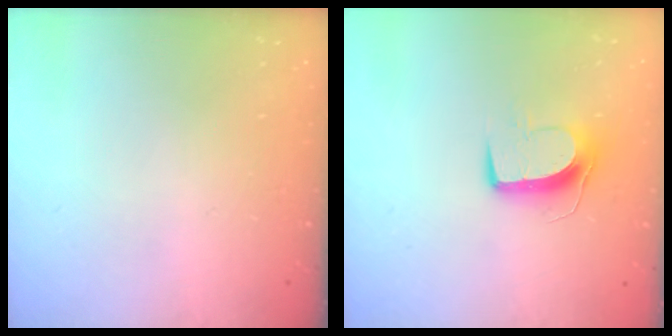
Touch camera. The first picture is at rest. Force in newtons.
{"total": 10.1, "press": 10.1, "slide": 0.1}